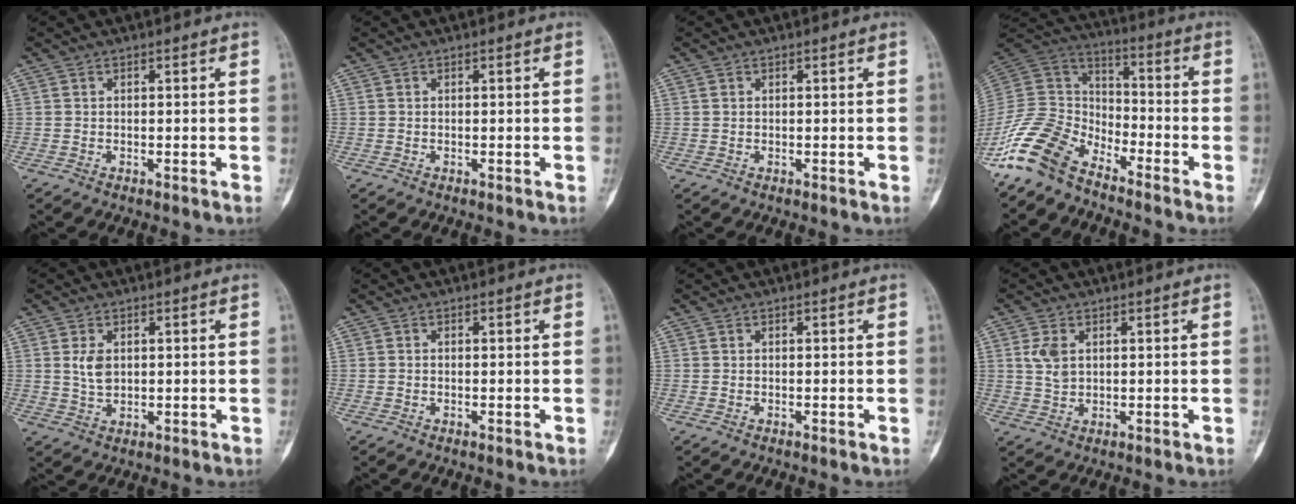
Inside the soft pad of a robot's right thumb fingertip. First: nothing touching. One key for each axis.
{"total": 0.0}
{"total": 0.6, "fx": 0.4, "fy": 0.4, "fz": 0.2, "tx": 0.003, "ty": 0.000, "tz": 0.006}
{"total": 14.4, "fx": -10.9, "fy": 7.0, "fz": 6.3, "tx": -0.116, "ty": 0.079, "tz": -0.224}
{"total": 3.7, "fx": 0.9, "fy": 2.3, "fz": 2.8, "tx": -0.045, "ty": -0.006, "tz": 0.021}
{"total": 0.0}
{"total": 0.0}
{"total": 4.1, "fx": 1.3, "fy": 2.6, "fz": 2.9, "tx": -0.058, "ty": -0.003, "tz": 0.032}